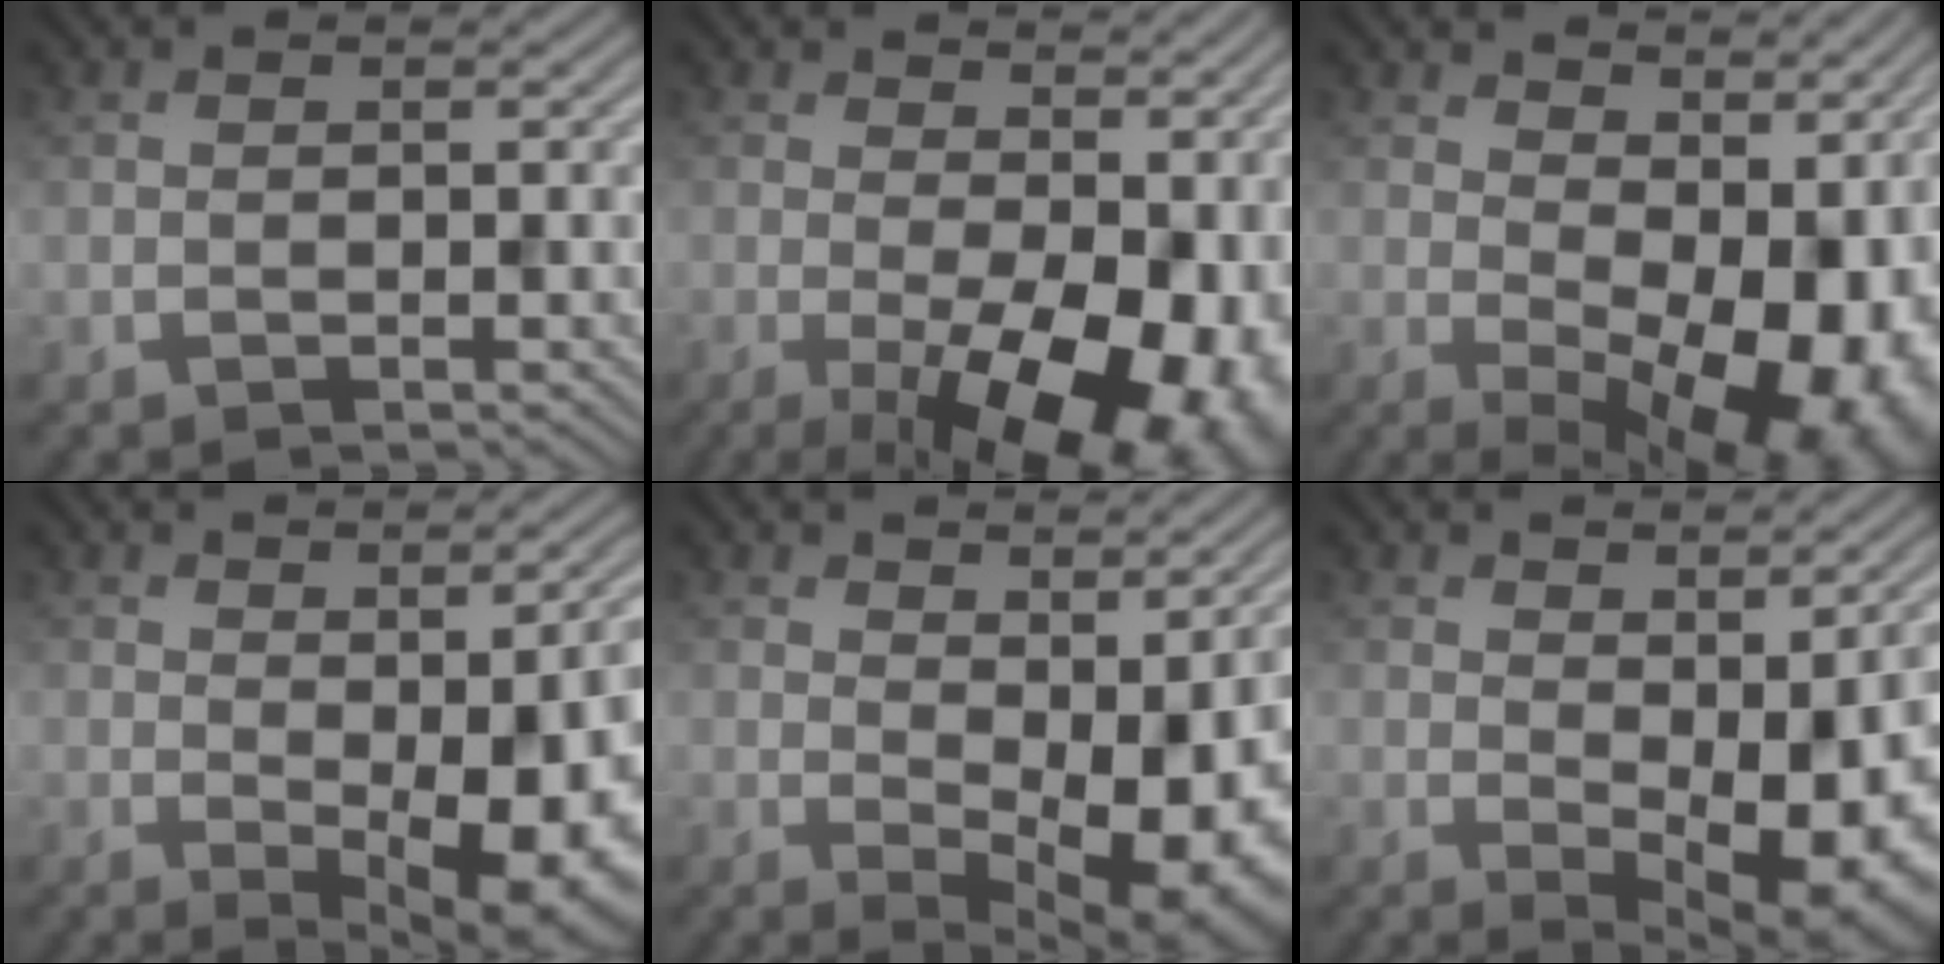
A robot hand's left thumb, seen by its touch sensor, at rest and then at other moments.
{"total": 17.3, "force": [-3.0, 8.7, 14.6], "torque": [-0.189, -0.029, -0.022]}
{"total": 14.4, "force": [1.5, 8.1, 11.8], "torque": [-0.134, -0.017, 0.050]}
{"total": 13.1, "force": [-2.1, 5.3, 11.8], "torque": [-0.141, -0.019, -0.001]}
{"total": 11.5, "force": [-0.1, 5.3, 10.2], "torque": [-0.135, -0.011, 0.017]}
{"total": 11.5, "force": [-1.3, 4.7, 10.4], "torque": [-0.142, -0.013, -0.001]}